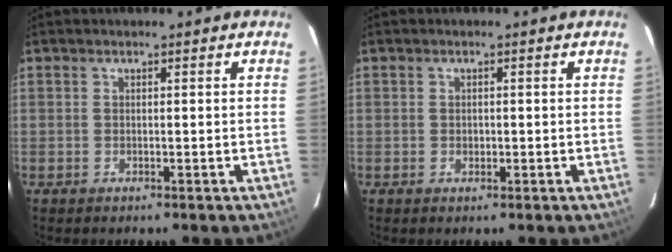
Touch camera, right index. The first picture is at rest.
{"total": 0.7, "force": [-0.1, 0.6, 0.3], "torque": [-0.002, 0.002, 0.000]}